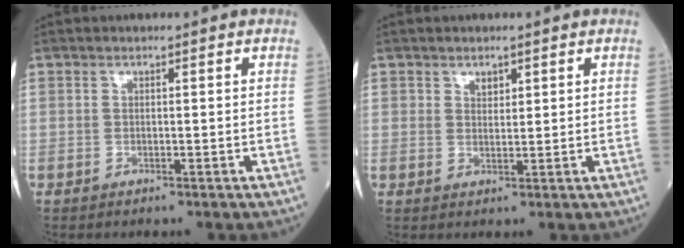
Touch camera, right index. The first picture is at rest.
{"total": 1.7, "force": [1.1, 1.0, 0.7], "torque": [-0.008, -0.001, 0.019]}